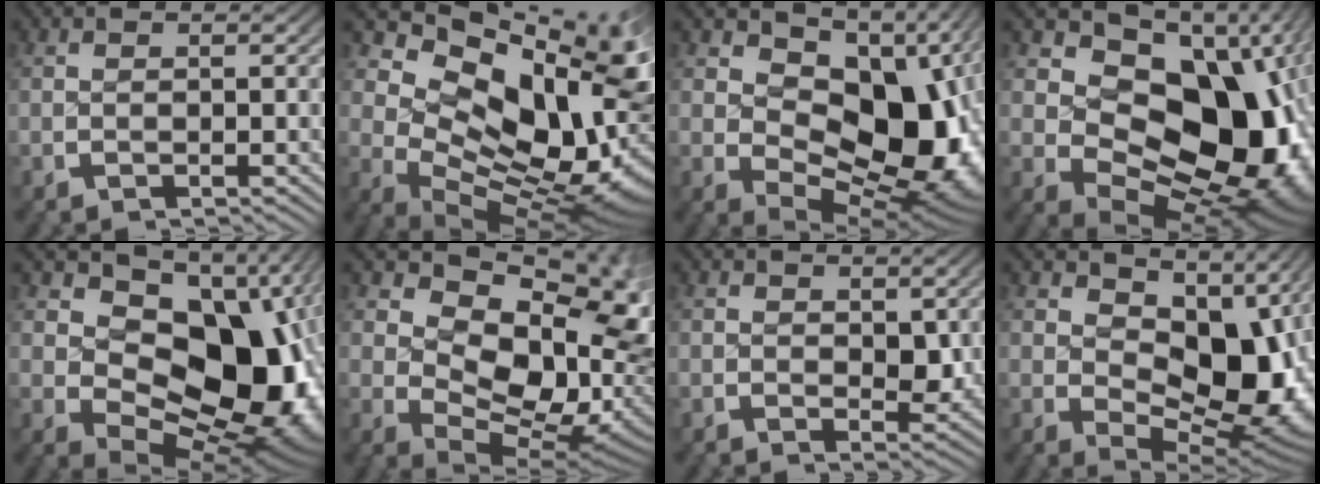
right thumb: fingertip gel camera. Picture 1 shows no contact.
{"total": 16.1, "force": [0.3, 9.5, 13.1], "torque": [-0.208, -0.056, 0.033]}
{"total": 14.5, "force": [0.6, 9.1, 11.3], "torque": [-0.178, -0.033, 0.022]}
{"total": 19.3, "force": [-0.4, 12.5, 14.7], "torque": [-0.237, -0.045, 0.009]}
{"total": 17.0, "force": [-0.2, 11.0, 13.0], "torque": [-0.209, -0.046, 0.013]}
{"total": 14.9, "force": [0.2, 9.7, 11.4], "torque": [-0.190, -0.052, 0.024]}
{"total": 1.2, "force": [0.6, 0.8, 0.7], "torque": [-0.011, -0.011, 0.016]}
{"total": 11.6, "force": [1.0, 7.0, 9.3], "torque": [-0.146, -0.036, 0.032]}